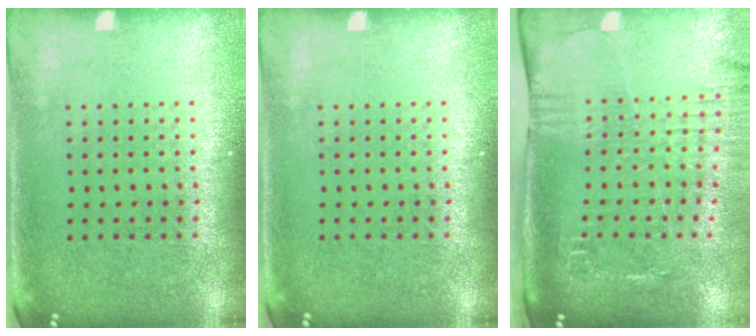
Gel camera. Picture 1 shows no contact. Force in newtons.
{"total": 0.0}
{"total": 2.6, "press": 2.1, "slide": 1.6}